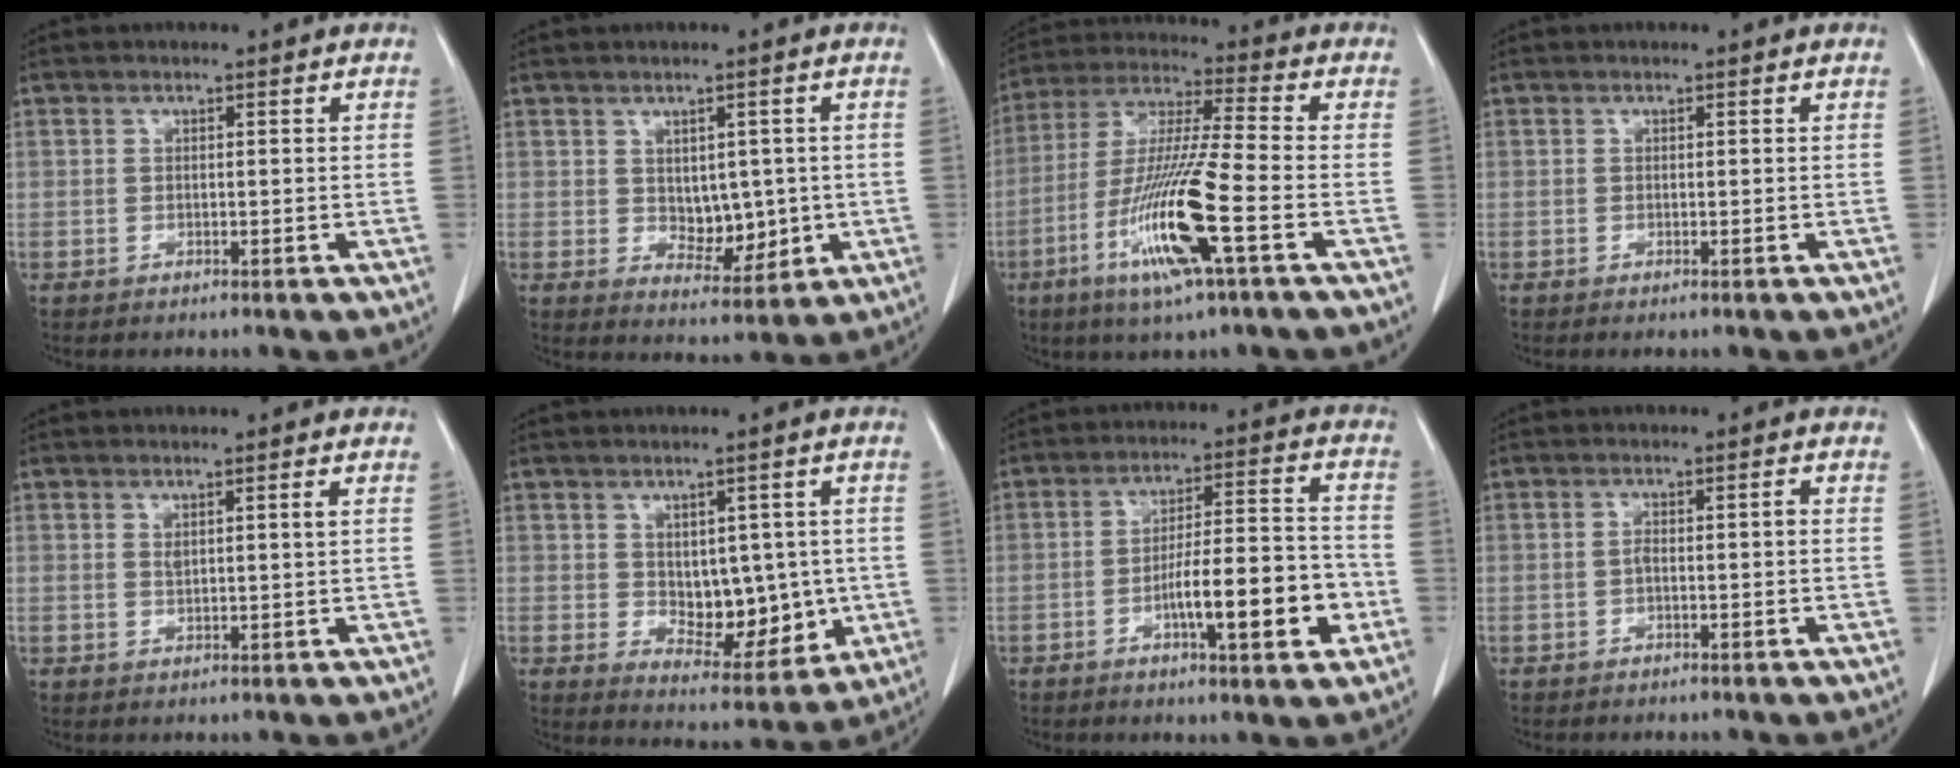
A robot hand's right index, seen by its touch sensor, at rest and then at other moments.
{"total": 5.8, "force": [0.2, 3.6, 4.5], "torque": [-0.062, -0.005, 0.020]}
{"total": 15.3, "force": [-5.7, -0.1, 14.2], "torque": [-0.294, -0.021, -0.110]}
{"total": 0.0}
{"total": 1.5, "force": [0.7, 0.0, 1.4], "torque": [-0.031, -0.003, 0.016]}
{"total": 8.9, "force": [0.1, 5.2, 7.3], "torque": [-0.092, -0.002, 0.023]}
{"total": 12.1, "force": [-4.2, 2.1, 11.2], "torque": [-0.178, 0.014, -0.062]}
{"total": 1.7, "force": [-0.4, 0.4, 1.6], "torque": [-0.026, 0.002, -0.006]}